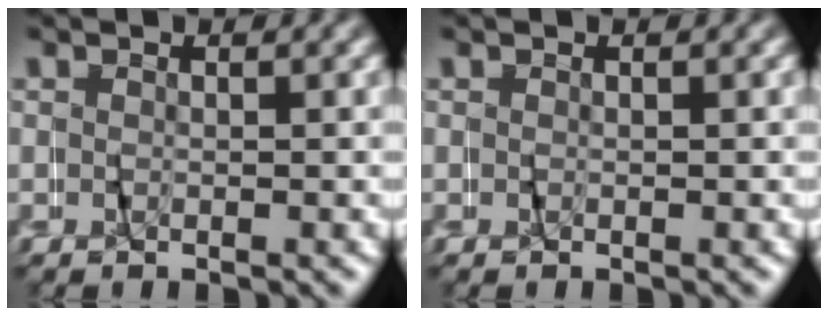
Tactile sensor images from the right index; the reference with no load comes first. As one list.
[{"total": 0.0}]